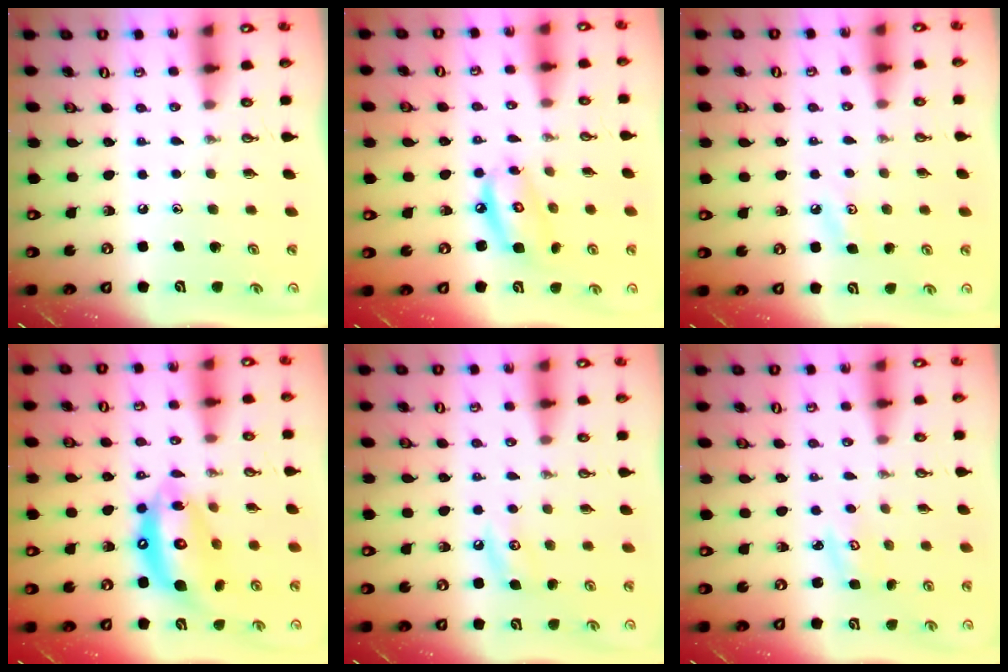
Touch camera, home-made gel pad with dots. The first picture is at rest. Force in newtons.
{"total": 8.7, "press": 8.7, "slide": 0.8}
{"total": 4.1, "press": 4.0, "slide": 0.7}
{"total": 15.1, "press": 15.0, "slide": 1.5}
{"total": 5.8, "press": 5.8, "slide": 0.9}
{"total": 3.2, "press": 3.2, "slide": 0.4}